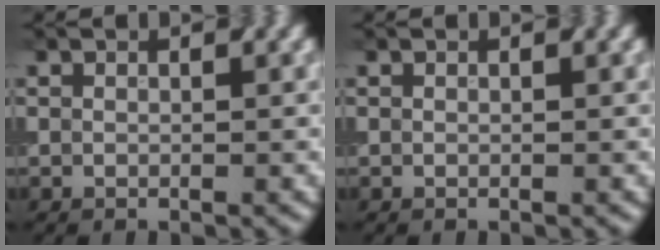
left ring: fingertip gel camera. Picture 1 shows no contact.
{"total": 0.0}